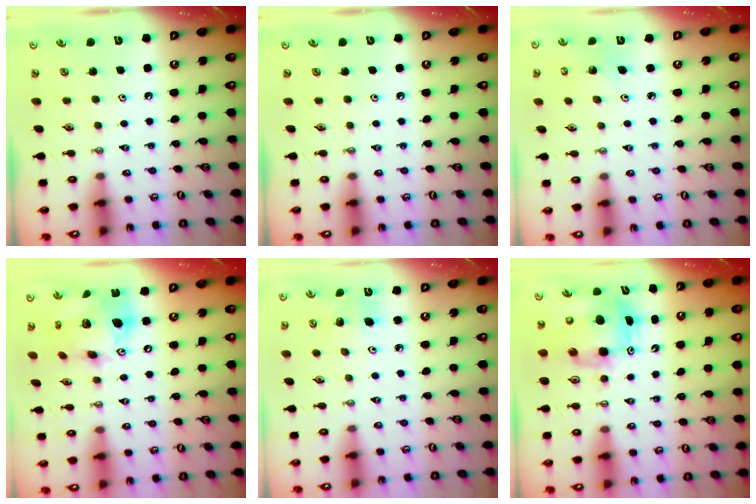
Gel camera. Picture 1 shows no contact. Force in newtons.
{"total": 0.0}
{"total": 3.6, "press": 3.2, "slide": 1.6}
{"total": 17.1, "press": 17.0, "slide": 1.9}
{"total": 4.8, "press": 4.7, "slide": 1.2}
{"total": 8.3, "press": 8.1, "slide": 1.4}